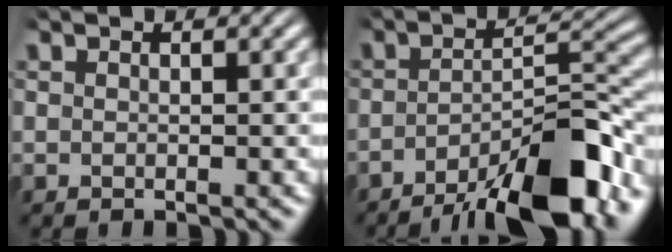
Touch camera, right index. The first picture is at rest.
{"total": 10.8, "force": [-7.6, 2.7, 7.2], "torque": [-0.090, -0.006, -0.110]}